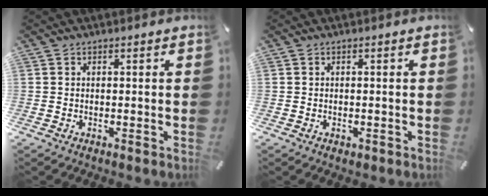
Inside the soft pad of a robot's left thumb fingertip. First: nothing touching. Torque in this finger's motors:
{"motor_torque": [0.26, 0.03, -0.05, 0.14, -0.02]}